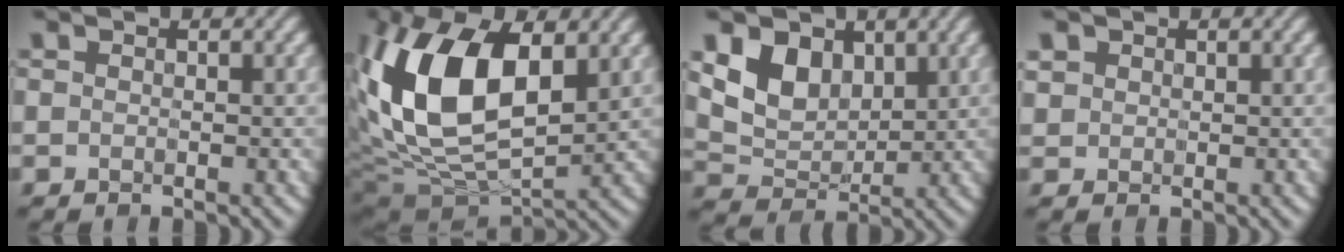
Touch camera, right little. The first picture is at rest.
{"total": 13.8, "force": [2.1, 7.4, 11.4], "torque": [-0.234, 0.007, 0.033]}
{"total": 4.8, "force": [1.9, 3.5, 2.7], "torque": [-0.062, -0.007, 0.030]}
{"total": 1.0, "force": [0.4, 0.9, -0.1], "torque": [-0.010, 0.000, 0.018]}